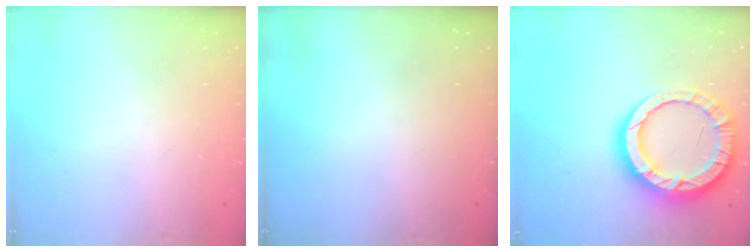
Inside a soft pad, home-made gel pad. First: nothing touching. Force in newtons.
{"total": 0.0}
{"total": 17.0, "press": 16.9, "slide": 1.6}